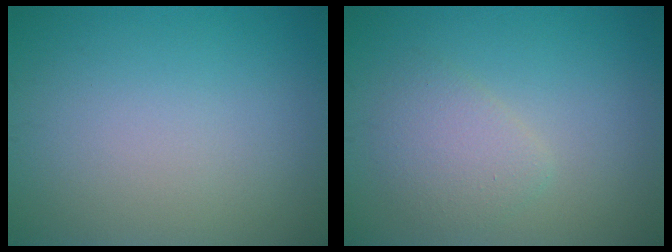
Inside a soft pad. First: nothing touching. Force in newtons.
{"total": 2.5, "press": 2.5, "slide": 0.1}